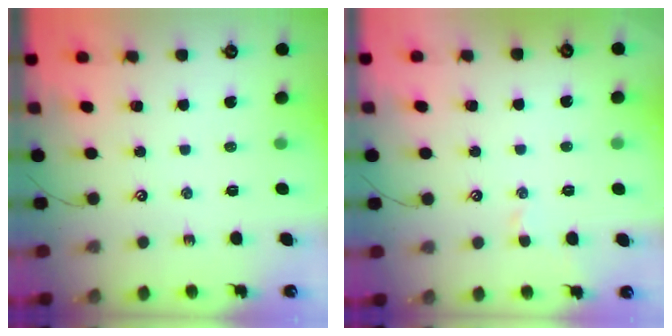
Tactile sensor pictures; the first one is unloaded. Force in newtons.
{"total": 0.8, "press": 0.7, "slide": 0.5}